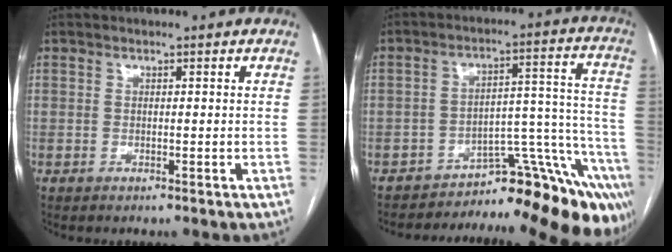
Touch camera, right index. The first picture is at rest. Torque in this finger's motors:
{"motor_torque": [1.00, -1.14, -0.07, -0.15]}